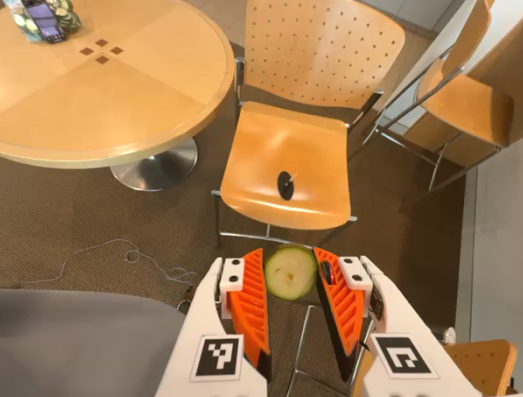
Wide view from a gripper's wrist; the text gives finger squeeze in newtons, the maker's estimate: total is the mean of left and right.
{"total": 10.3, "left": 10.5, "right": 10.0}